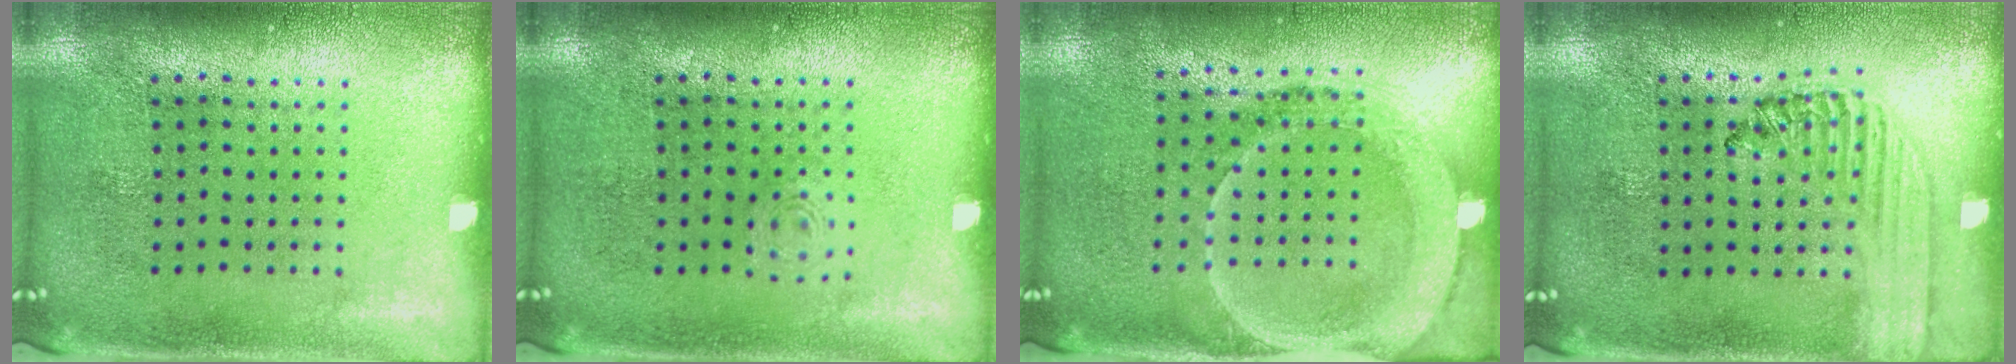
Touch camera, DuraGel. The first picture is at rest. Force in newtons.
{"total": 0.7, "press": 0.6, "slide": 0.2}
{"total": 1.8, "press": 1.6, "slide": 0.8}
{"total": 1.4, "press": 1.2, "slide": 0.6}